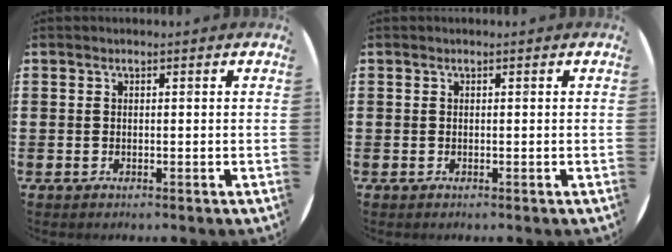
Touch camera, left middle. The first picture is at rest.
{"total": 0.0}